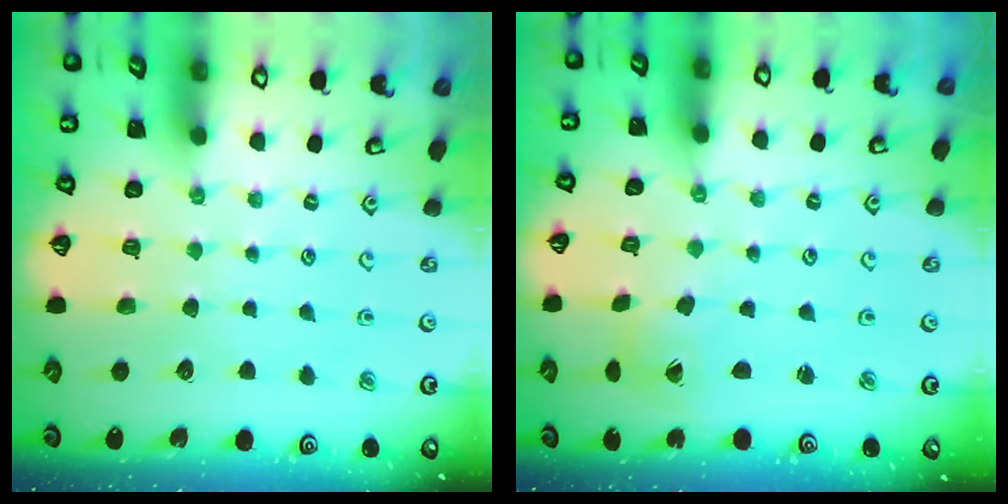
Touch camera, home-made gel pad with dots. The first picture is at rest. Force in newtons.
{"total": 1.0, "press": 1.0, "slide": 0.1}